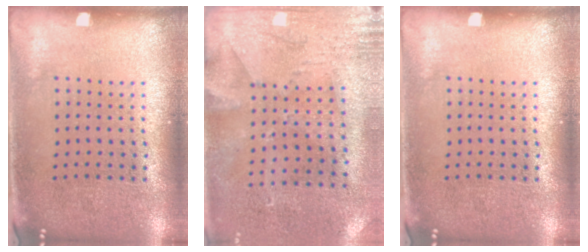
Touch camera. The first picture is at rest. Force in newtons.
{"total": 2.8, "press": 2.3, "slide": 1.6}
{"total": 0.0}